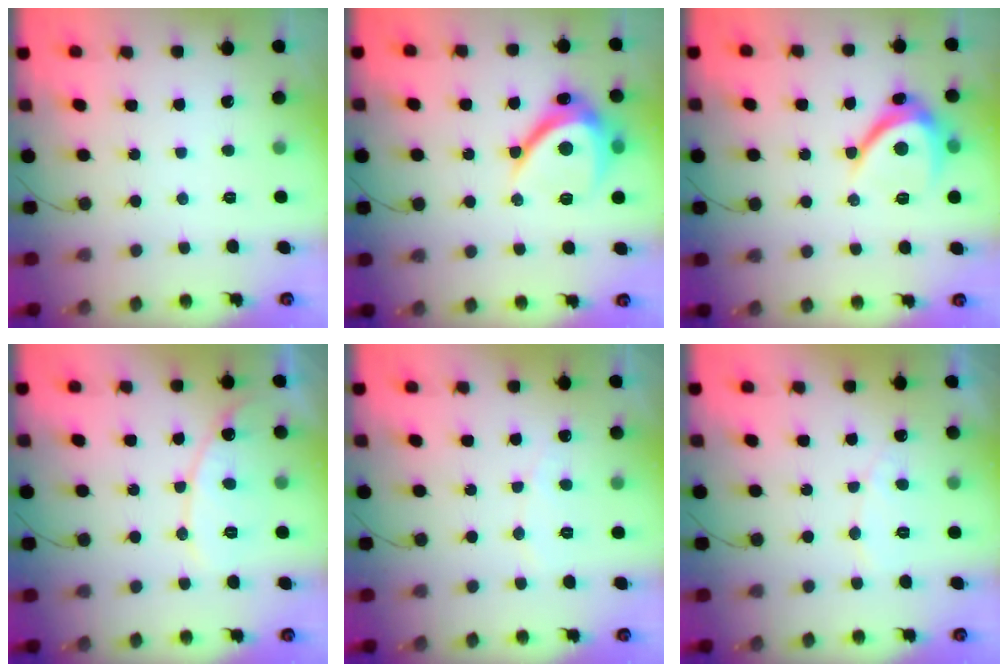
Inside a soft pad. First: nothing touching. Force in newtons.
{"total": 11.5, "press": 11.4, "slide": 0.8}
{"total": 9.8, "press": 9.7, "slide": 1.3}
{"total": 9.9, "press": 9.9, "slide": 0.8}
{"total": 4.0, "press": 4.0, "slide": 0.3}
{"total": 5.3, "press": 5.3, "slide": 0.2}